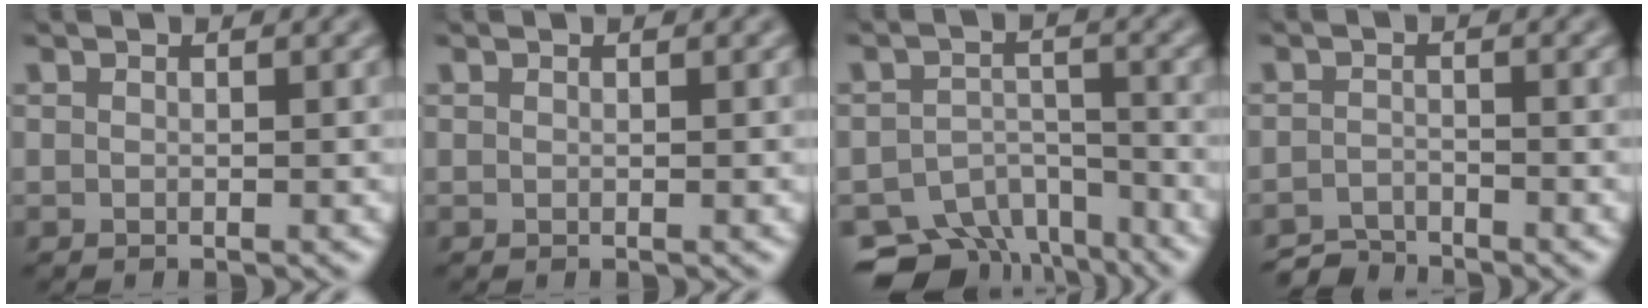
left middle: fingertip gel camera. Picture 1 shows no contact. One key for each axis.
{"total": 0.0}
{"total": 10.1, "fx": -8.1, "fy": 5.1, "fz": 3.0, "tx": -0.032, "ty": -0.011, "tz": -0.112}
{"total": 2.8, "fx": -2.7, "fy": 0.5, "fz": 0.3, "tx": -0.003, "ty": -0.001, "tz": -0.055}